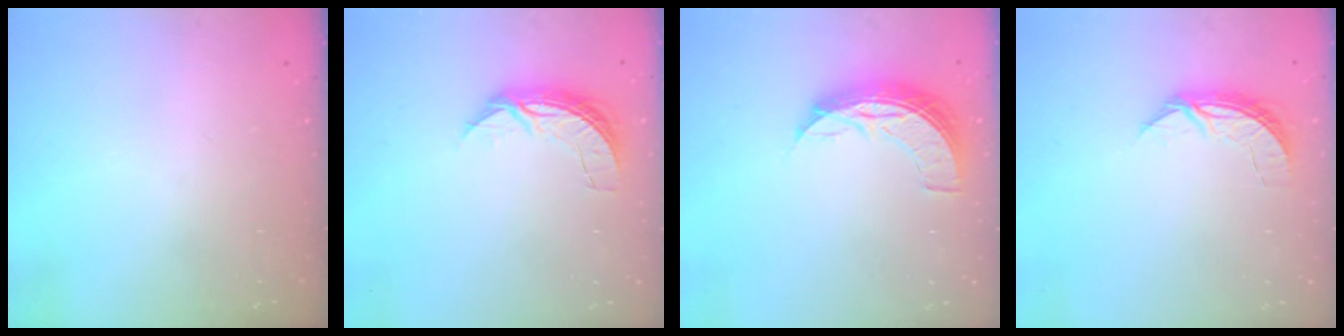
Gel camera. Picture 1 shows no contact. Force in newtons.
{"total": 6.9, "press": 6.8, "slide": 0.5}
{"total": 8.3, "press": 8.3, "slide": 0.4}
{"total": 5.6, "press": 5.6, "slide": 0.5}